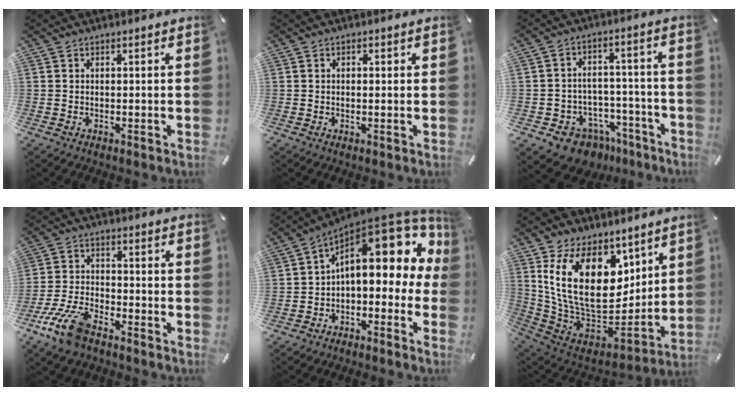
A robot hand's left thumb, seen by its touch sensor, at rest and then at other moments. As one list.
[{"total": 1.2, "force": [0.0, 0.7, 1.0], "torque": [-0.019, 0.004, -0.002]}, {"total": 8.0, "force": [-5.2, 5.9, 1.6], "torque": [-0.020, 0.036, -0.085]}, {"total": 11.2, "force": [-7.8, 4.5, 6.6], "torque": [-0.139, 0.035, -0.149]}, {"total": 16.7, "force": [6.4, 8.5, 12.9], "torque": [-0.165, -0.057, 0.105]}, {"total": 22.9, "force": [7.5, 14.8, 15.8], "torque": [-0.301, -0.064, 0.140]}]